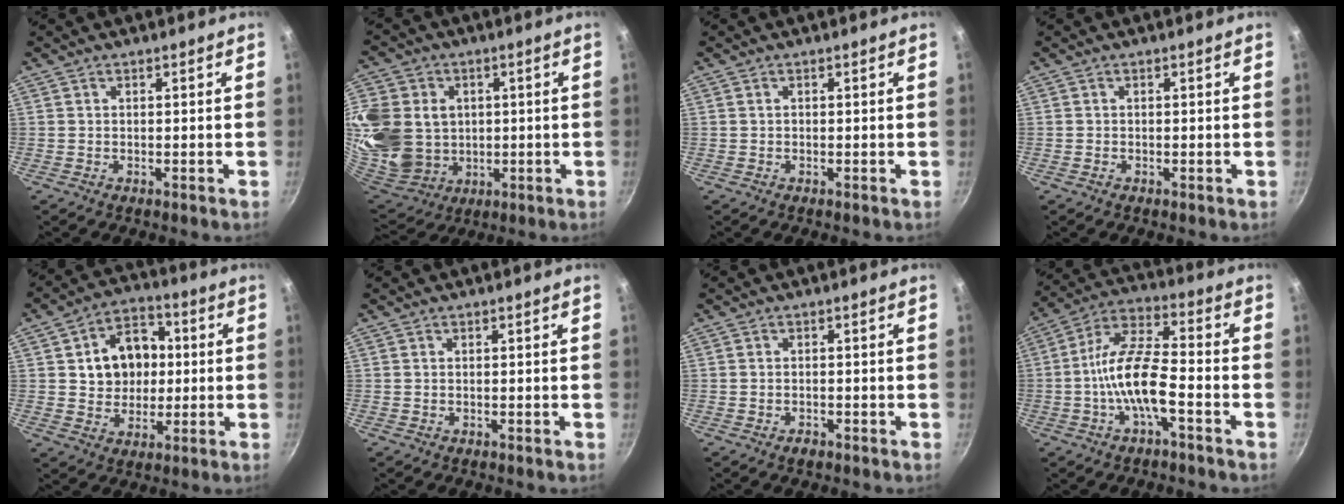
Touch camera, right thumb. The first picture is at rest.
{"total": 24.4, "force": [2.4, 20.6, 12.8], "torque": [-0.304, 0.007, 0.064]}
{"total": 0.0}
{"total": 0.0}
{"total": 12.5, "force": [1.6, 10.0, 7.3], "torque": [-0.075, 0.011, 0.022]}
{"total": 0.0}
{"total": 1.4, "force": [-1.0, 0.7, 0.8], "torque": [-0.015, 0.006, -0.015]}
{"total": 11.9, "force": [-3.8, 4.0, 10.6], "torque": [-0.201, 0.041, -0.084]}